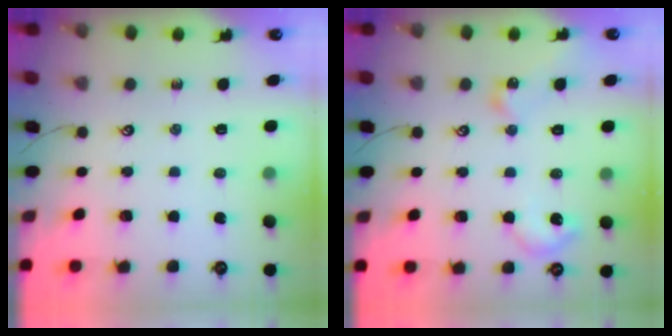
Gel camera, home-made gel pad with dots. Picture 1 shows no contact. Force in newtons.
{"total": 9.6, "press": 9.6, "slide": 0.9}